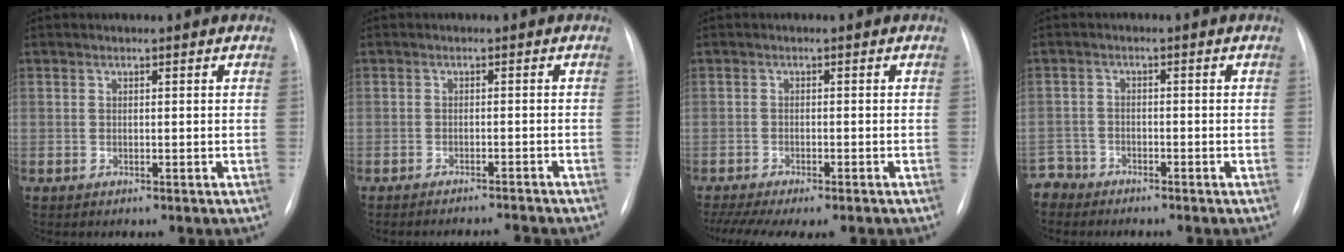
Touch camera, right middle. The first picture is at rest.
{"total": 5.9, "force": [-5.6, -0.4, 1.7], "torque": [-0.015, -0.007, -0.067]}
{"total": 11.3, "force": [-9.0, 3.0, 6.1], "torque": [-0.106, 0.000, -0.127]}
{"total": 3.4, "force": [-3.0, 1.2, -1.0], "torque": [0.020, -0.002, -0.061]}